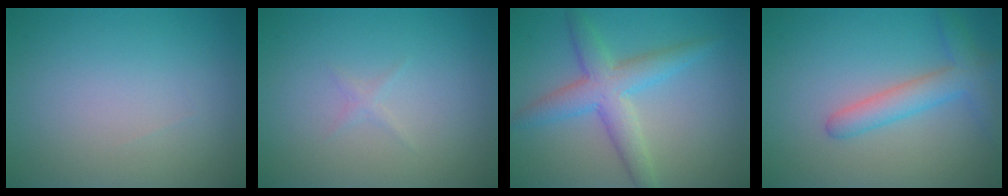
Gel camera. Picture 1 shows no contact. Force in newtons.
{"total": 0.5, "press": 0.5, "slide": 0.0}
{"total": 4.6, "press": 4.6, "slide": 0.1}
{"total": 3.5, "press": 3.5, "slide": 0.2}